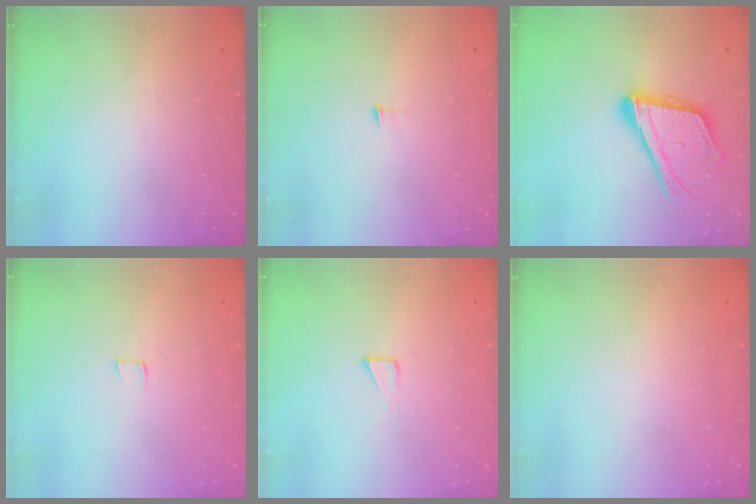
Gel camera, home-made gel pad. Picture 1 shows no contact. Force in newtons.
{"total": 4.5, "press": 4.5, "slide": 0.3}
{"total": 18.5, "press": 18.2, "slide": 3.5}
{"total": 4.1, "press": 4.0, "slide": 1.1}
{"total": 2.7, "press": 2.7, "slide": 0.3}
{"total": 2.6, "press": 2.6, "slide": 0.2}